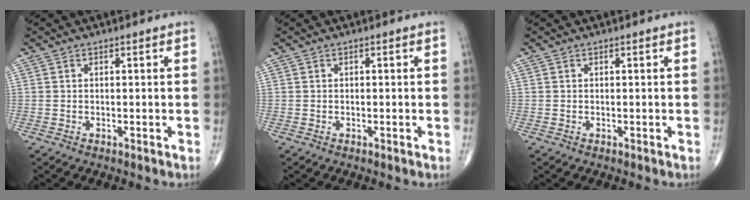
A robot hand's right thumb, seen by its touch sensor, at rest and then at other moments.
{"total": 0.0}
{"total": 0.0}